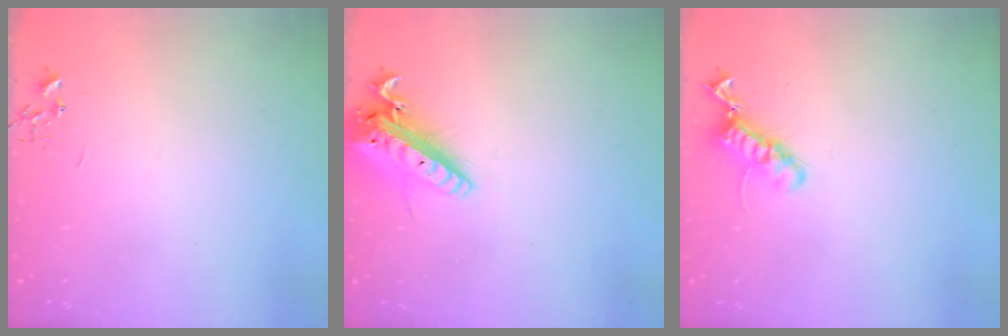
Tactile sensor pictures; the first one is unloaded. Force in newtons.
{"total": 16.9, "press": 16.6, "slide": 3.2}
{"total": 13.0, "press": 13.0, "slide": 0.3}